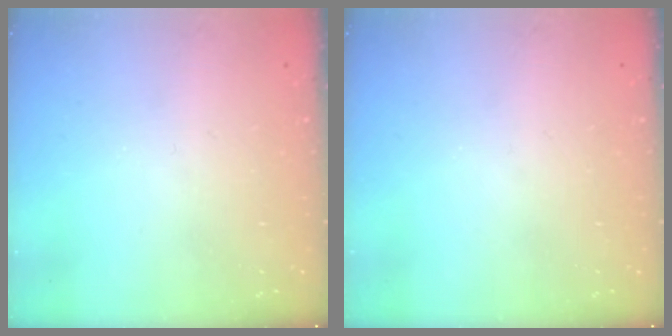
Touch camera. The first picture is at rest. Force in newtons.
{"total": 0.0}